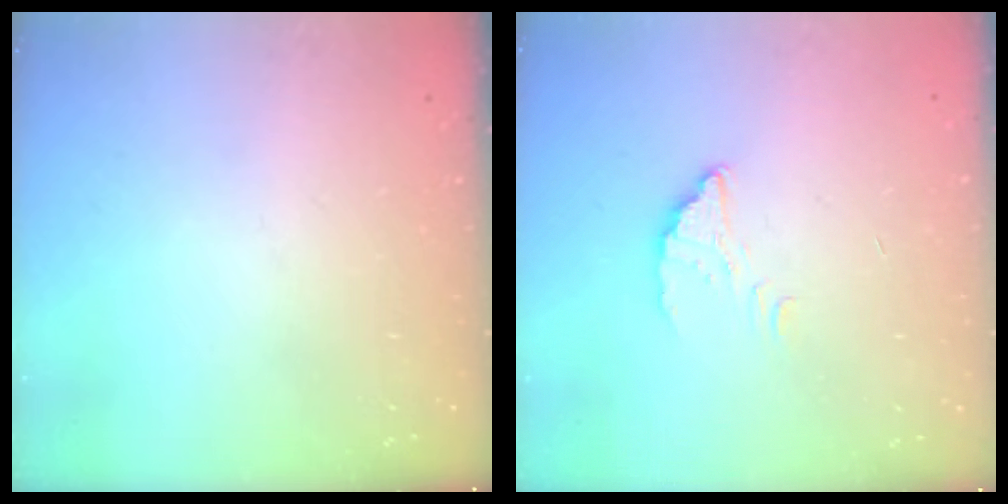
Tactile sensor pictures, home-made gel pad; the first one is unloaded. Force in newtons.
{"total": 2.6, "press": 2.5, "slide": 0.3}